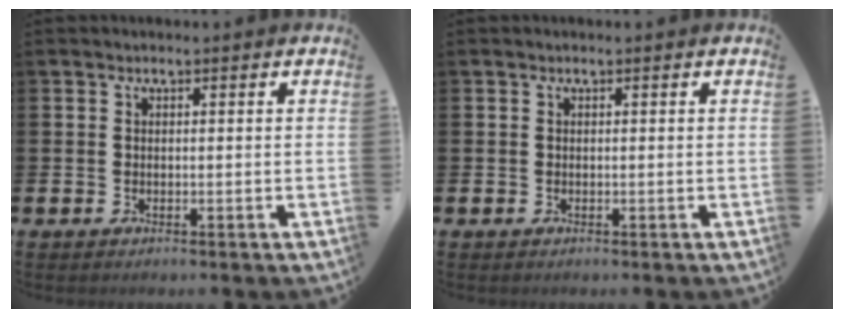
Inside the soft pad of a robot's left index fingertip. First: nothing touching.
{"total": 0.0}